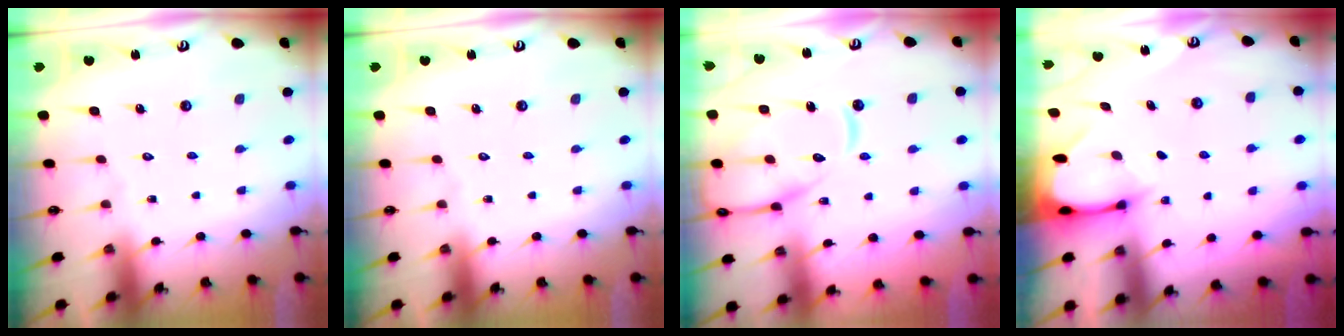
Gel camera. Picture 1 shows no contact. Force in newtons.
{"total": 0.0}
{"total": 13.1, "press": 13.0, "slide": 1.3}
{"total": 2.4, "press": 2.4, "slide": 0.3}